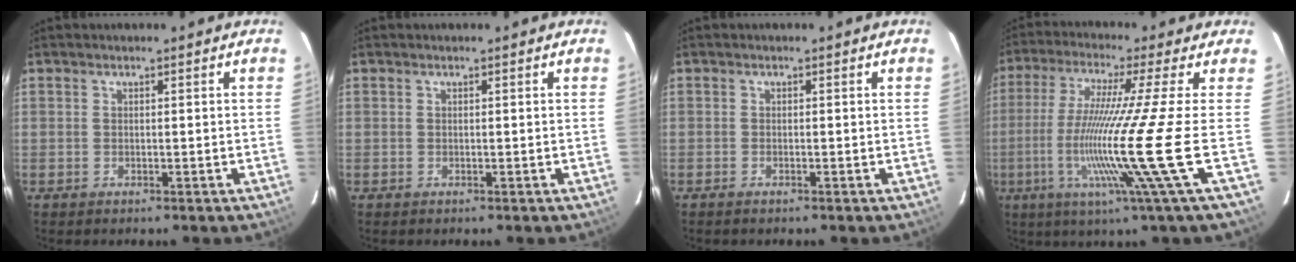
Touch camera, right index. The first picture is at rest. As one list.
[{"total": 0.0}, {"total": 0.6, "force": [-0.6, 0.2, 0.3], "torque": [-0.006, -0.001, -0.012]}, {"total": 15.7, "force": [-4.4, -4.1, 14.5], "torque": [-0.258, -0.036, -0.081]}]